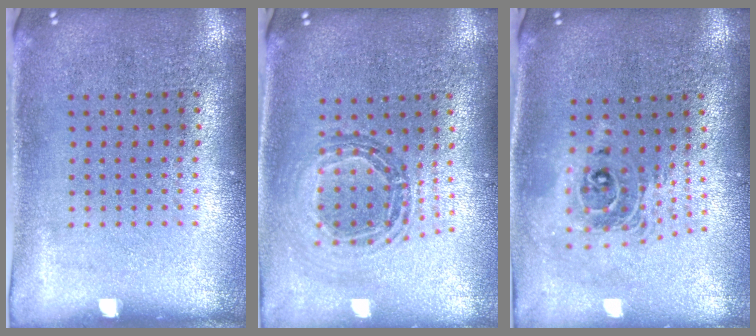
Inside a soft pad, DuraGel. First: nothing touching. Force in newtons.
{"total": 0.8, "press": 0.8, "slide": 0.0}
{"total": 2.0, "press": 1.6, "slide": 1.3}